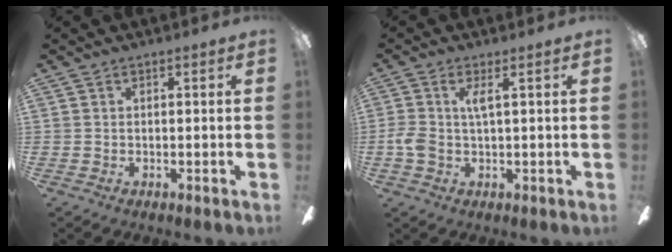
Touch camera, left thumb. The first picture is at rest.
{"total": 4.5, "force": [0.5, 1.4, 4.3], "torque": [-0.097, -0.002, 0.003]}